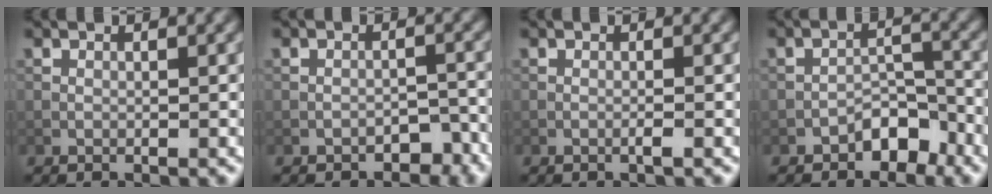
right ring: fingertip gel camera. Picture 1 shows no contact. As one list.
[{"total": 2.0, "force": [-1.6, 1.0, 0.8], "torque": [-0.006, 0.008, -0.023]}, {"total": 0.5, "force": [-0.2, -0.1, 0.5], "torque": [-0.009, -0.001, -0.008]}, {"total": 3.2, "force": [-2.3, 1.6, 1.6], "torque": [-0.018, 0.015, -0.038]}]